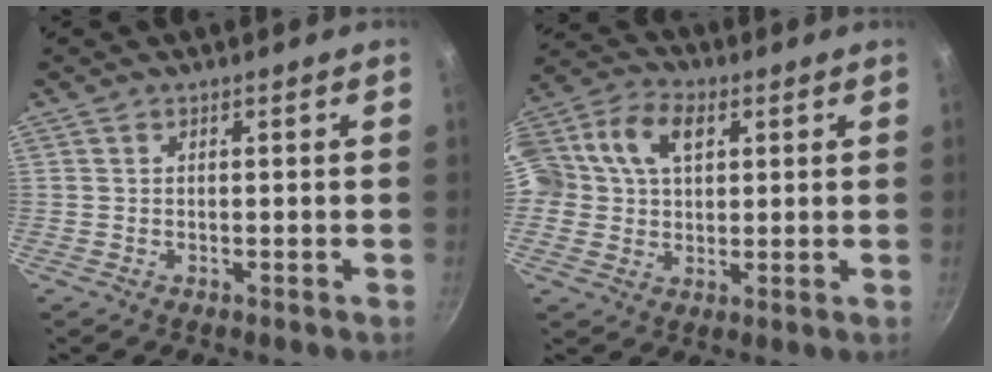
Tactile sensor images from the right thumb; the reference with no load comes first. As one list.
[{"total": 15.6, "force": [3.9, 11.7, 9.6], "torque": [-0.187, 0.029, 0.057]}]